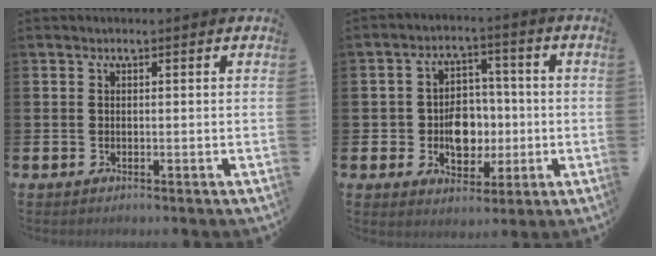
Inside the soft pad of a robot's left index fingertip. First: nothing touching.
{"total": 6.5, "force": [-1.2, 5.2, 3.7], "torque": [-0.062, 0.011, -0.027]}